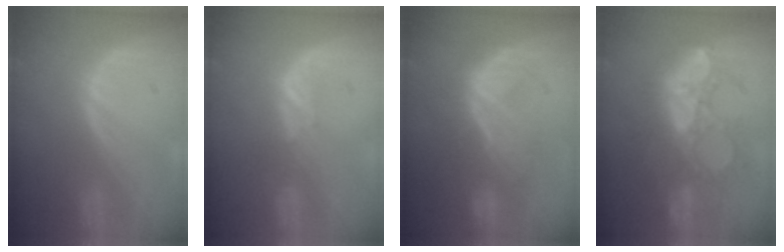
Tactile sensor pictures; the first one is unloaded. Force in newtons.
{"total": 1.9, "press": 1.8, "slide": 0.7}
{"total": 8.0, "press": 7.9, "slide": 1.2}
{"total": 9.9, "press": 9.4, "slide": 2.9}